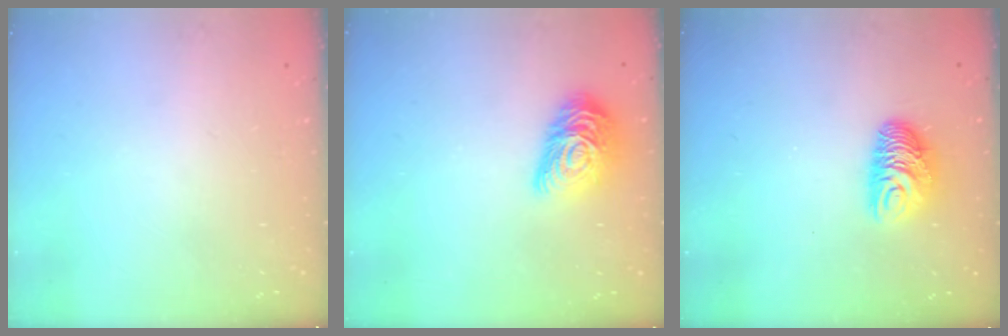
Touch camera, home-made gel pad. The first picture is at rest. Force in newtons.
{"total": 13.9, "press": 13.9, "slide": 0.7}
{"total": 9.0, "press": 9.0, "slide": 0.2}